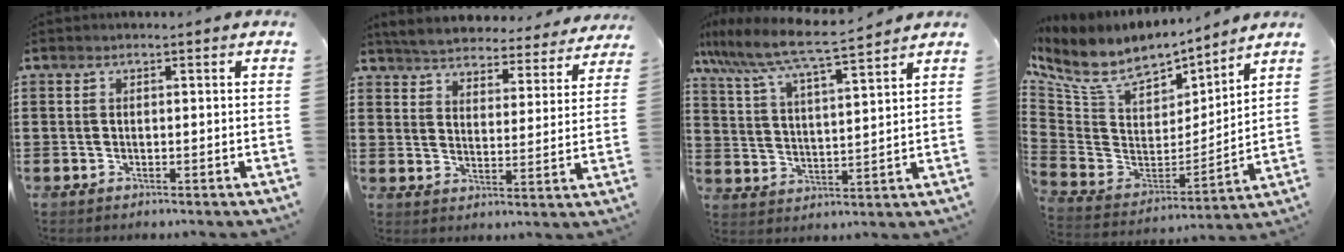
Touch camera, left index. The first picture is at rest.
{"total": 4.8, "force": [4.8, -0.1, 0.0], "torque": [-0.030, -0.036, 0.082]}
{"total": 7.1, "force": [6.4, -0.3, 3.0], "torque": [-0.085, -0.042, 0.105]}
{"total": 8.1, "force": [6.0, 3.7, 4.0], "torque": [-0.111, -0.038, 0.105]}